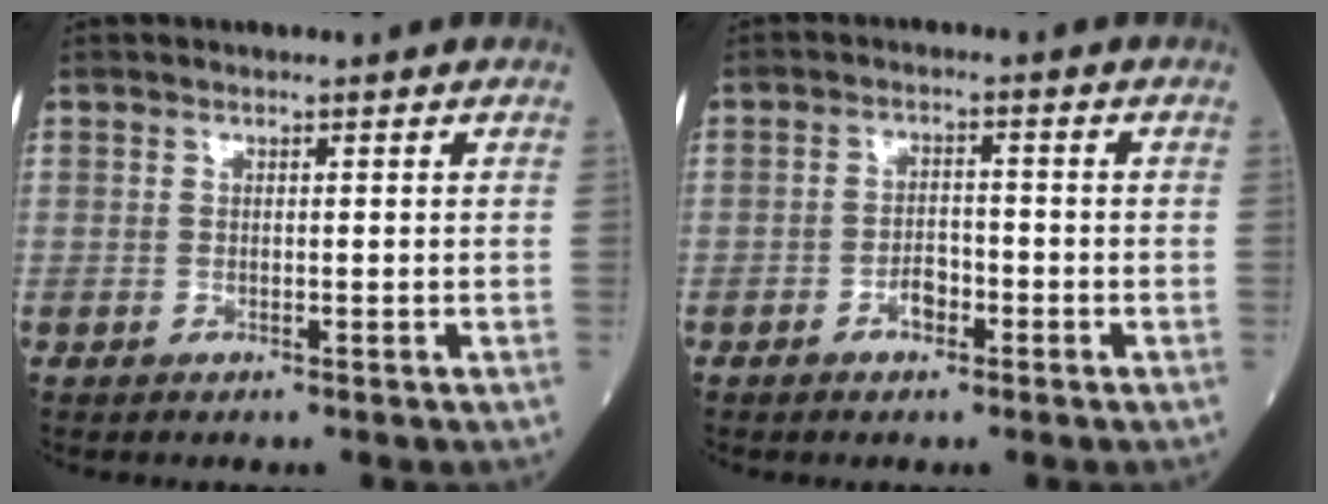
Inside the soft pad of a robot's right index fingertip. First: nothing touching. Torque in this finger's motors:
{"motor_torque": [-0.04, 0.06, -0.02, 0.02]}